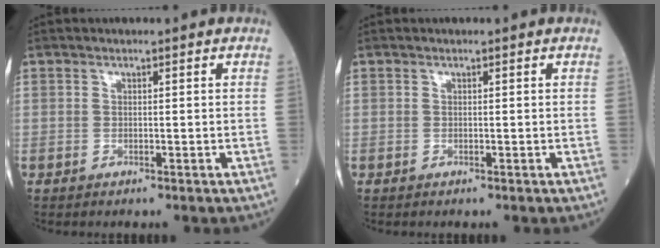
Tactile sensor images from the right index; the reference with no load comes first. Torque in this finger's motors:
{"motor_torque": [0.00, 0.00, -0.02, -0.01]}